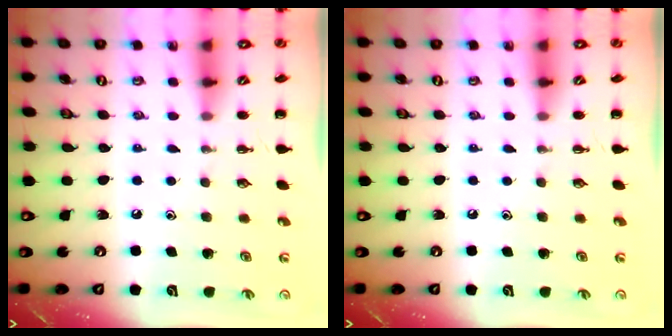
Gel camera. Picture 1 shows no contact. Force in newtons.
{"total": 0.0}